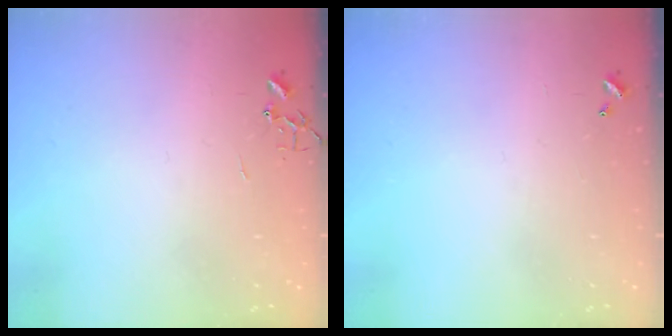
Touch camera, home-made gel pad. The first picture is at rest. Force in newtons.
{"total": 0.0}